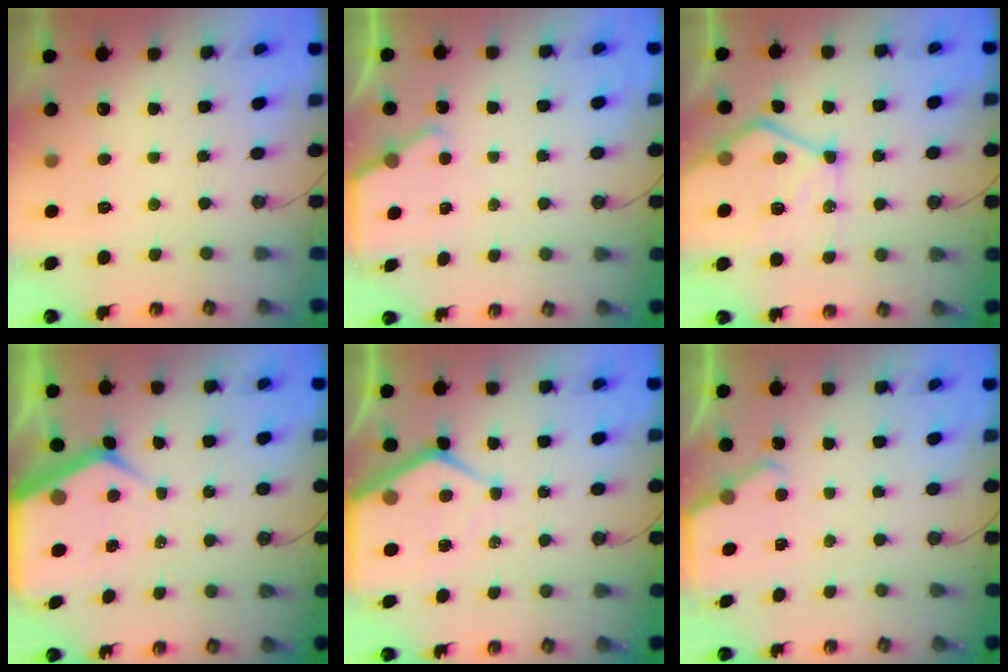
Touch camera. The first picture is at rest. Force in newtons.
{"total": 2.7, "press": 2.7, "slide": 0.2}
{"total": 15.5, "press": 15.4, "slide": 1.4}
{"total": 7.6, "press": 7.6, "slide": 0.8}
{"total": 9.2, "press": 9.2, "slide": 0.9}
{"total": 2.9, "press": 2.8, "slide": 0.4}